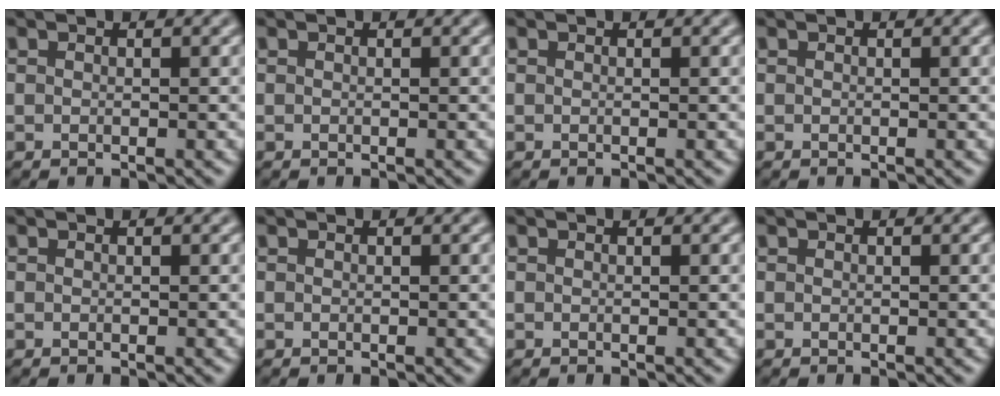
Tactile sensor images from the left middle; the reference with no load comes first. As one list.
[{"total": 0.0}, {"total": 0.0}, {"total": 0.0}, {"total": 0.0}, {"total": 0.0}, {"total": 0.0}, {"total": 0.0}]